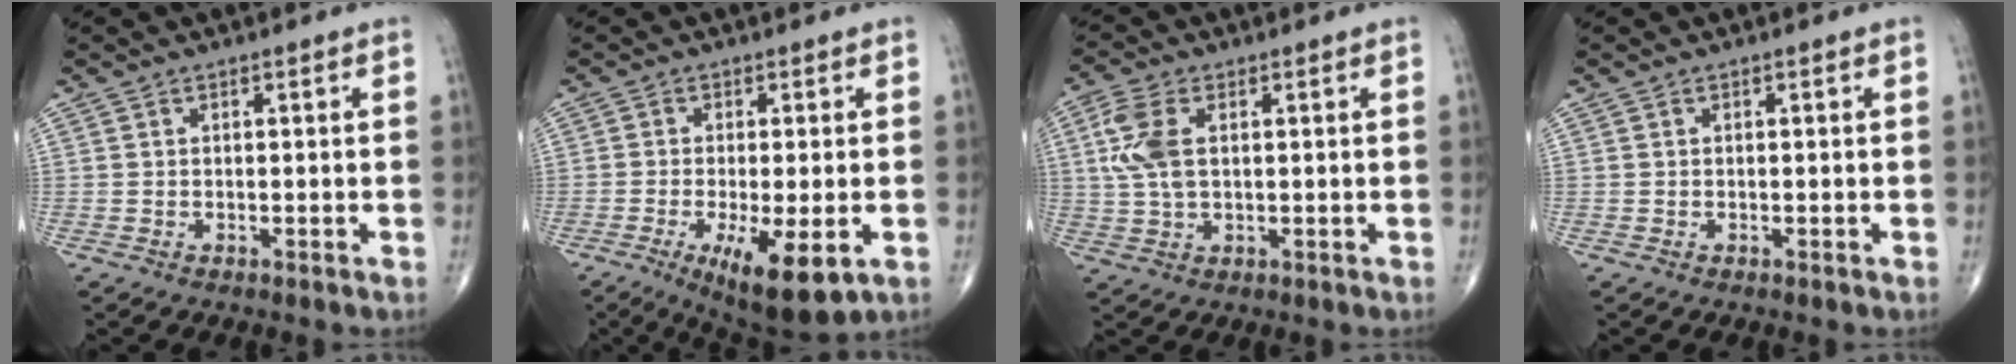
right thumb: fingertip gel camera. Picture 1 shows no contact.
{"total": 11.2, "force": [-3.9, 3.3, 9.9], "torque": [-0.162, -0.019, -0.055]}
{"total": 7.6, "force": [1.5, 4.2, 6.1], "torque": [-0.149, 0.007, 0.032]}
{"total": 0.0}